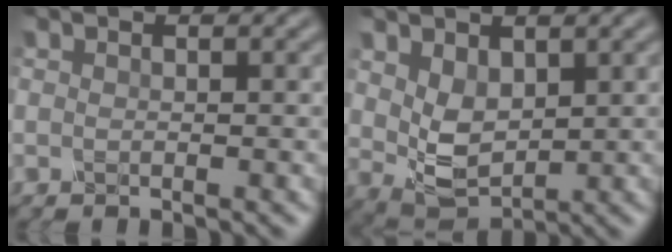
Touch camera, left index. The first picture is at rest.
{"total": 2.8, "force": [1.2, 1.7, 1.8], "torque": [-0.061, -0.003, 0.040]}